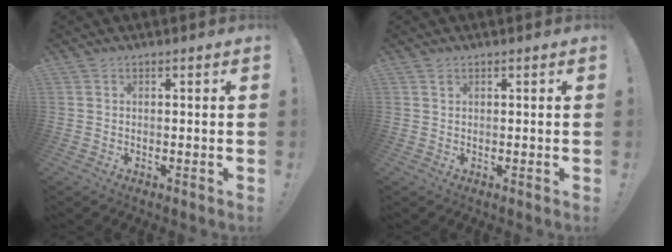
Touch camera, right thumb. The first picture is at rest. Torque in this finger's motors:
{"motor_torque": [-0.10, -0.05, 0.12, -0.06, -0.02]}